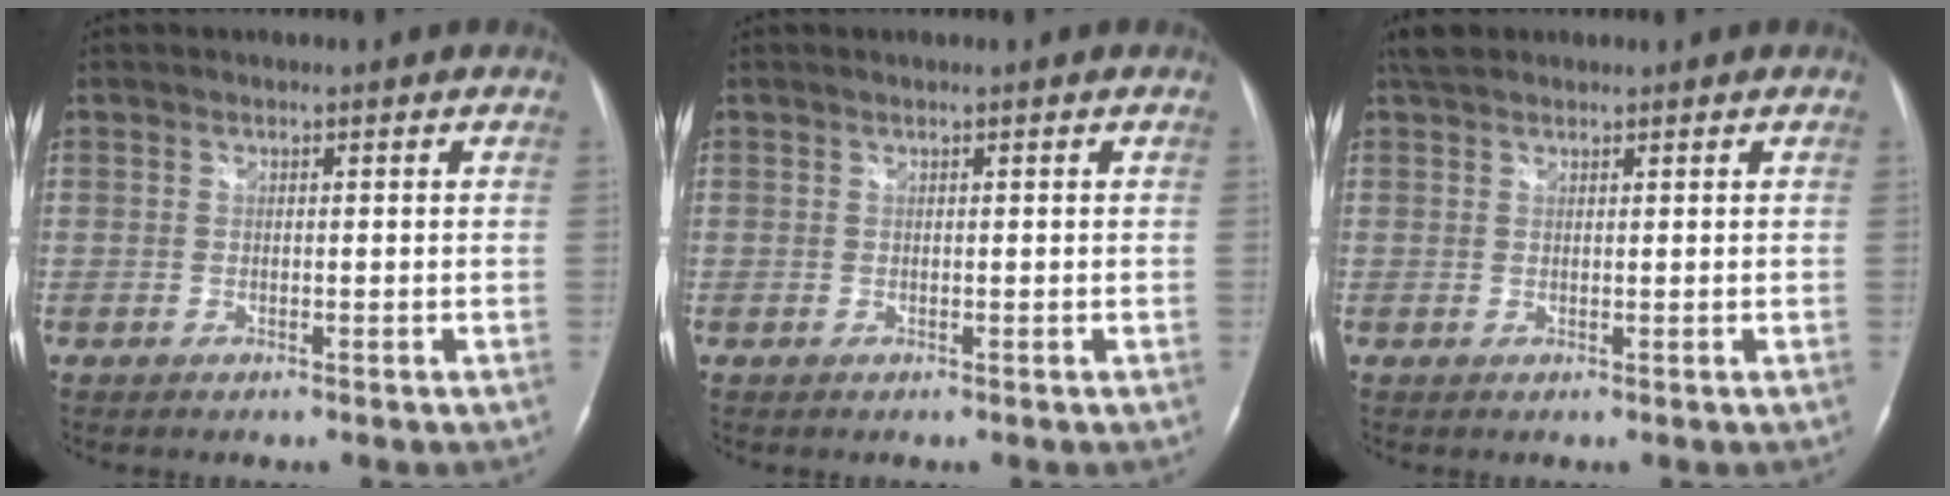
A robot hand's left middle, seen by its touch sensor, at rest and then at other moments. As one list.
[{"total": 0.0}, {"total": 2.6, "force": [2.2, 1.2, 0.9], "torque": [-0.021, 0.020, 0.038]}]